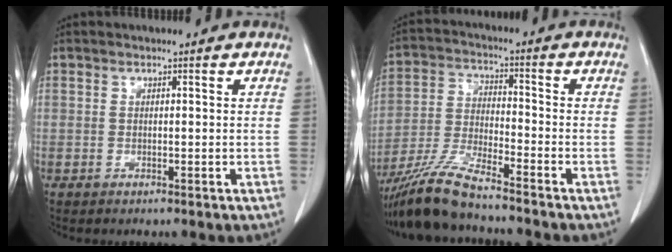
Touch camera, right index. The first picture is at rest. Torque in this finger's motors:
{"motor_torque": [0.62, -0.58, 0.18, 0.09]}